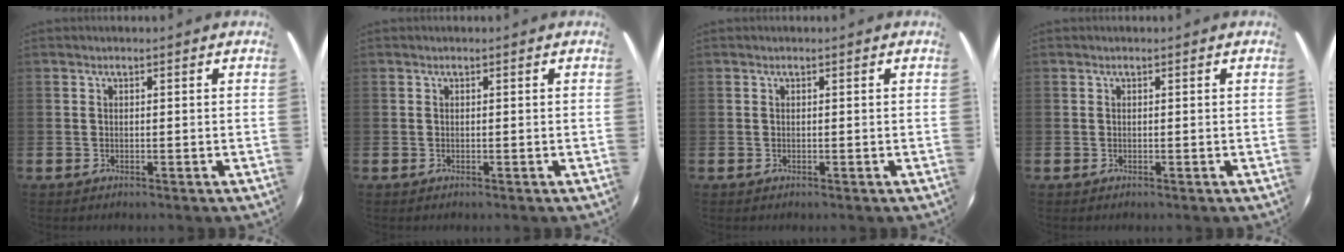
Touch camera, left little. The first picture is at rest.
{"total": 0.0}
{"total": 0.0}
{"total": 0.0}